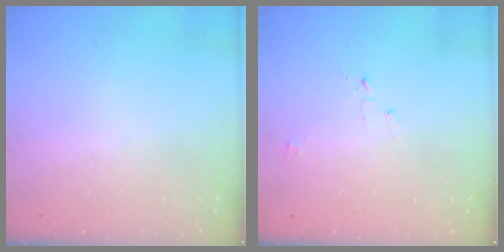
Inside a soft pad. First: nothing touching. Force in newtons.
{"total": 2.4, "press": 2.4, "slide": 0.3}